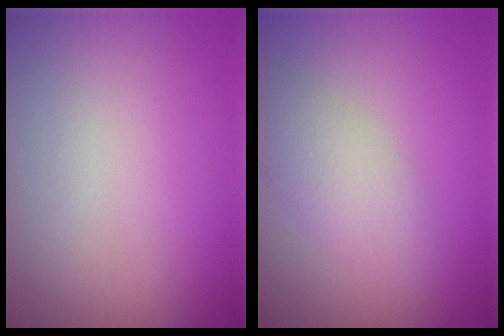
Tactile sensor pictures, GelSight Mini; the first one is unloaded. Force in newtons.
{"total": 3.4, "press": 3.4, "slide": 0.0}